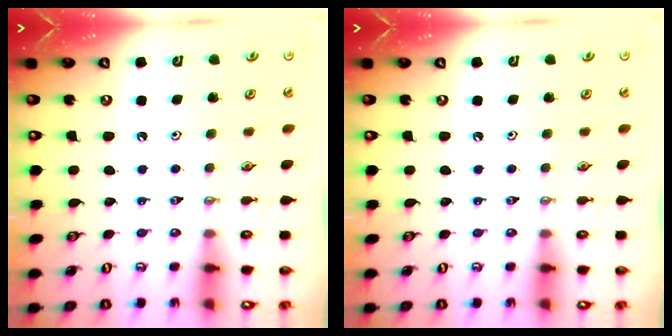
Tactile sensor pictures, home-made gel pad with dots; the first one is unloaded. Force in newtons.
{"total": 0.0}